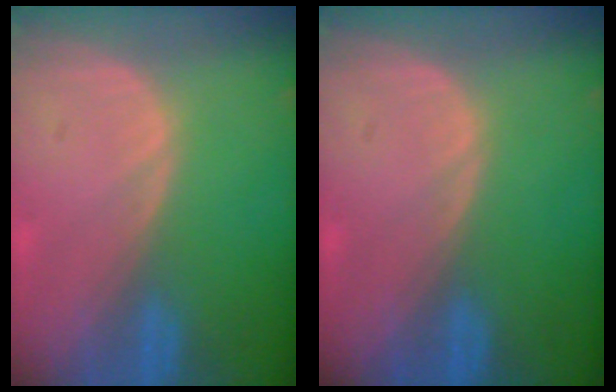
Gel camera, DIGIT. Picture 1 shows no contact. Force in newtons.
{"total": 0.0}